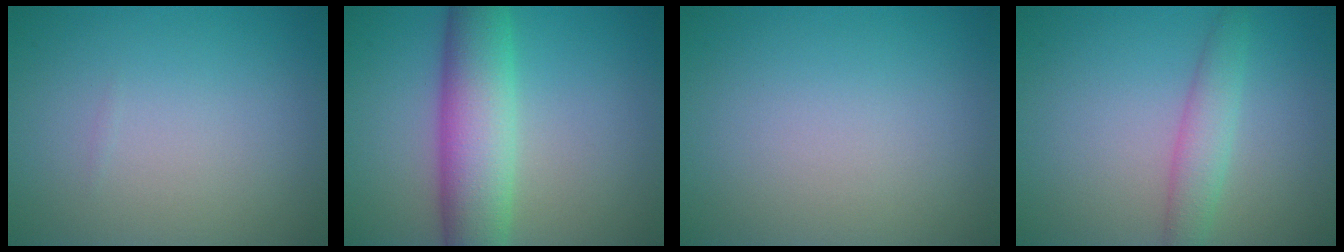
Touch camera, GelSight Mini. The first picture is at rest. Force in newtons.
{"total": 7.9, "press": 7.9, "slide": 0.2}
{"total": 0.0}
{"total": 2.7, "press": 2.7, "slide": 0.1}